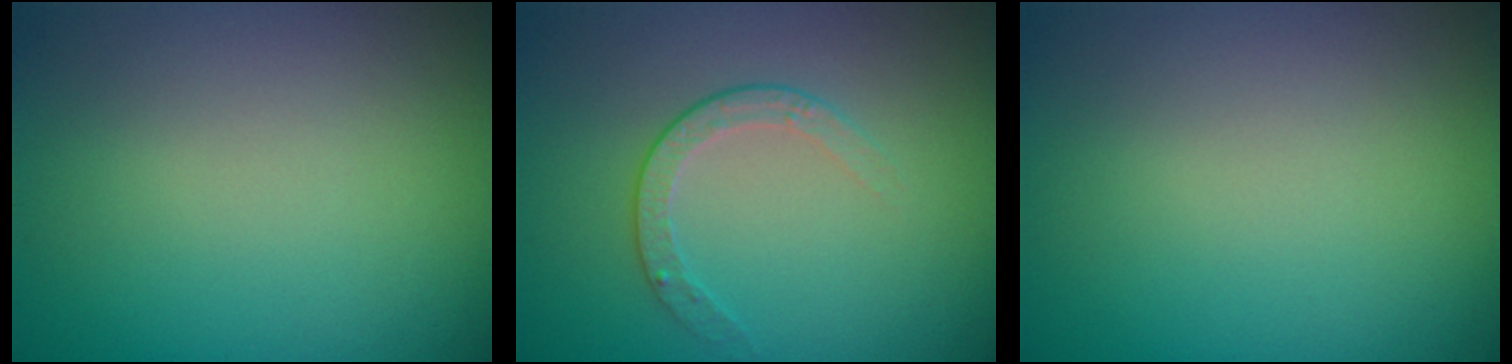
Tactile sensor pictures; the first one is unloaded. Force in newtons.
{"total": 2.1, "press": 1.4, "slide": 1.5}
{"total": 0.0}